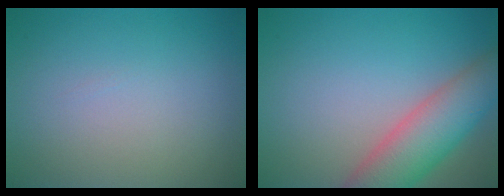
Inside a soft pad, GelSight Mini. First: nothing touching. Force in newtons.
{"total": 7.0, "press": 7.0, "slide": 0.2}